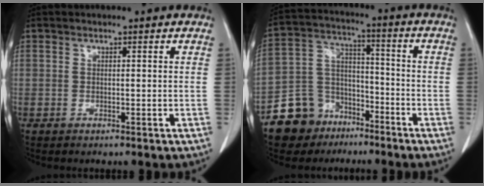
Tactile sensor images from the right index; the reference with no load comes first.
{"total": 10.9, "force": [-7.3, 7.9, 1.7], "torque": [-0.044, 0.050, -0.126]}